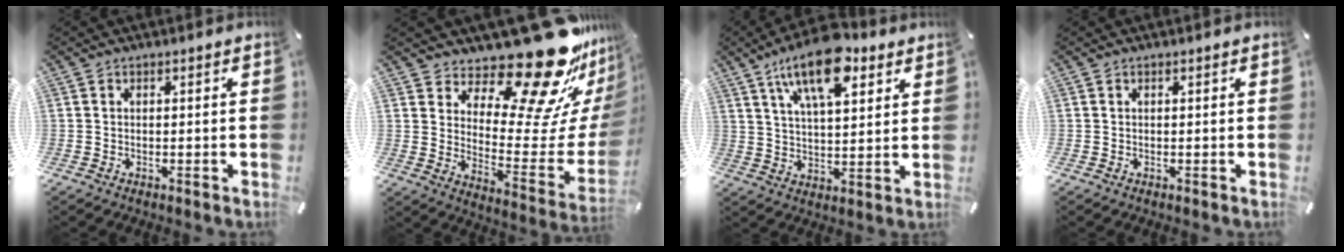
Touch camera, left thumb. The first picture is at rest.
{"total": 26.7, "force": [19.3, 9.7, 15.7], "torque": [-0.198, -0.151, 0.313]}
{"total": 16.0, "force": [9.4, 7.1, 10.9], "torque": [-0.178, -0.029, 0.159]}
{"total": 0.0}